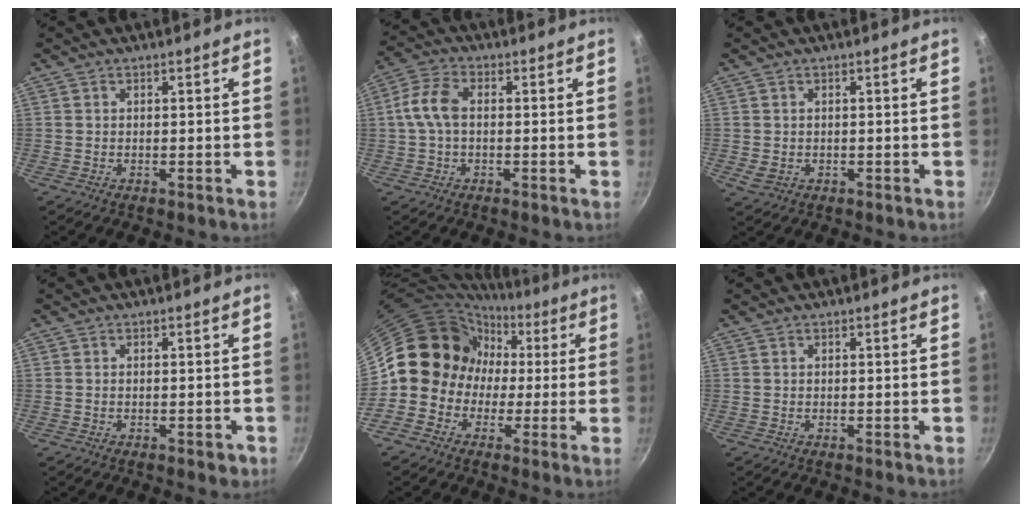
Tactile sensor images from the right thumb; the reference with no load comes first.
{"total": 6.8, "force": [0.2, 4.2, 5.4], "torque": [-0.115, 0.023, -0.005]}
{"total": 2.0, "force": [-0.2, 1.6, 1.2], "torque": [-0.022, -0.001, 0.003]}
{"total": 1.9, "force": [-0.9, 0.9, 1.4], "torque": [-0.018, 0.006, -0.009]}
{"total": 11.7, "force": [0.2, 11.0, 4.1], "torque": [-0.017, 0.034, -0.019]}
{"total": 0.0}